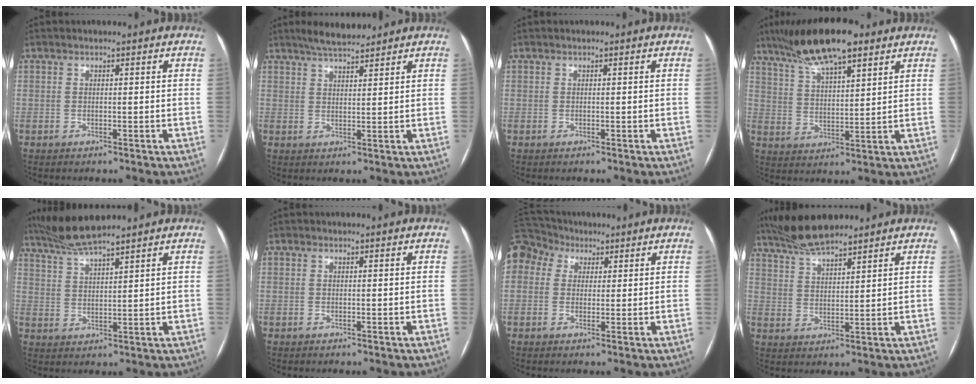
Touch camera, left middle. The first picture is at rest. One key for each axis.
{"total": 5.6, "fx": 4.9, "fy": 0.8, "fz": 2.5, "tx": -0.046, "ty": 0.014, "tz": 0.088}
{"total": 0.0}
{"total": 13.2, "fx": 9.6, "fy": 2.5, "fz": 8.7, "tx": -0.161, "ty": 0.019, "tz": 0.169}
{"total": 7.4, "fx": 6.7, "fy": -0.4, "fz": 3.2, "tx": -0.067, "ty": 0.015, "tz": 0.130}
{"total": 0.0}
{"total": 14.2, "fx": 6.6, "fy": 11.1, "fz": 5.8, "tx": -0.181, "ty": 0.083, "tz": 0.126}
{"total": 8.8, "fx": 7.8, "fy": 1.0, "fz": 3.9, "tx": -0.077, "ty": 0.021, "tz": 0.146}